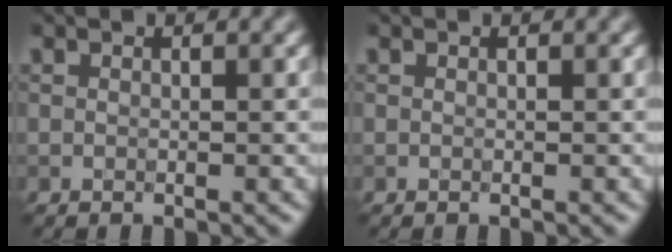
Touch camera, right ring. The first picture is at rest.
{"total": 0.0}